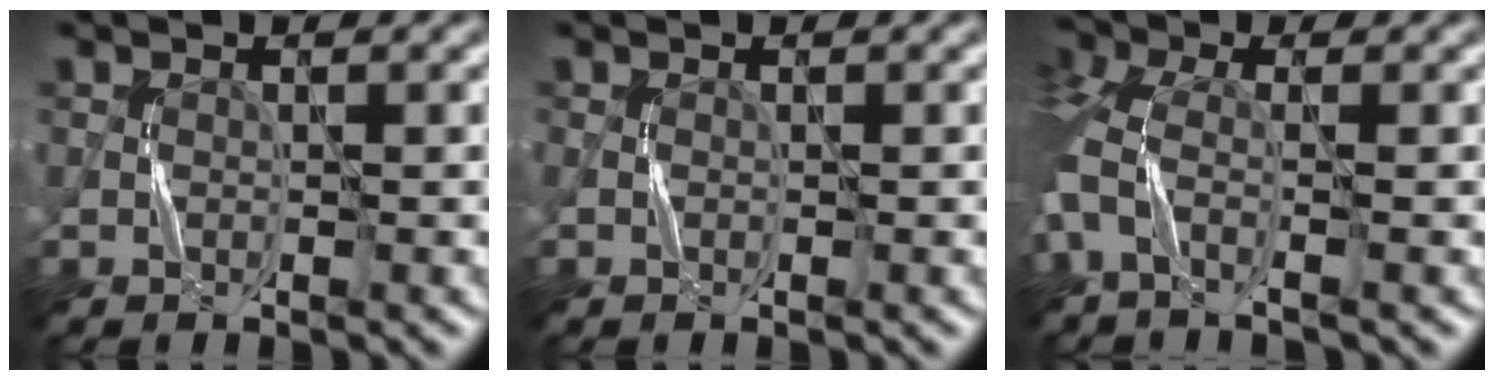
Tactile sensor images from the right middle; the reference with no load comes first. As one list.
[{"total": 0.0}, {"total": 3.8, "force": [0.0, 1.6, 3.5], "torque": [-0.082, -0.002, -0.015]}]